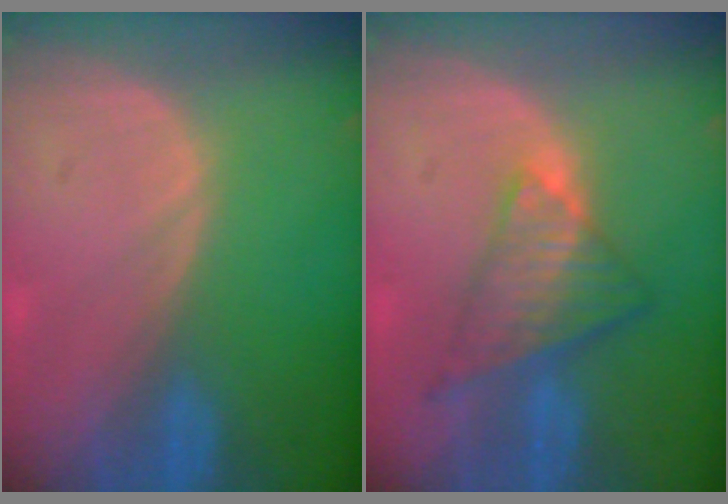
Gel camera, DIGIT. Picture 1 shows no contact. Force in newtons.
{"total": 7.6, "press": 6.4, "slide": 4.1}